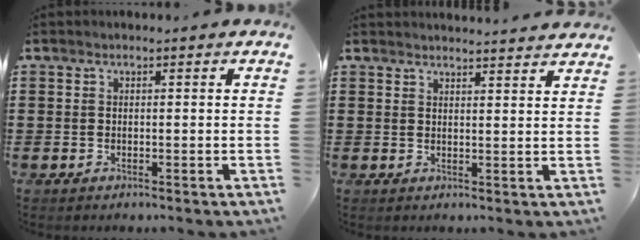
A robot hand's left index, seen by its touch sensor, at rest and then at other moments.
{"total": 2.4, "force": [2.3, -0.4, 0.0], "torque": [-0.008, -0.010, 0.044]}